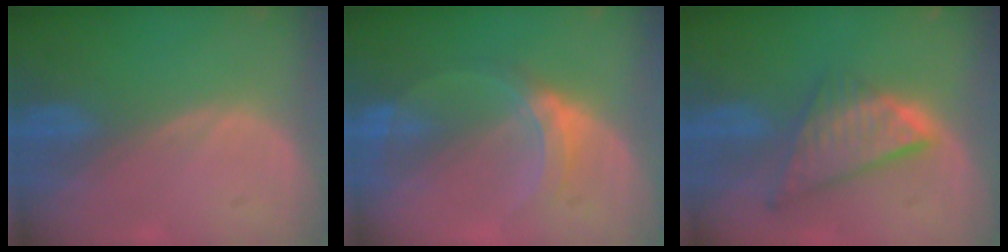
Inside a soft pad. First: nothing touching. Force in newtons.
{"total": 5.2, "press": 5.0, "slide": 1.4}
{"total": 8.6, "press": 7.3, "slide": 4.5}